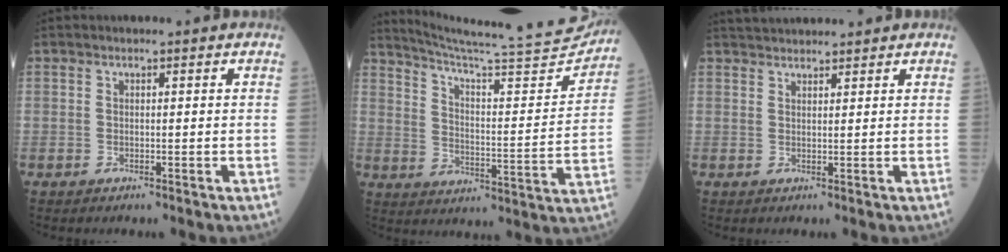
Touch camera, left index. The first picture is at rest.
{"total": 23.0, "force": [21.8, -0.4, 7.3], "torque": [-0.120, -0.078, 0.293]}
{"total": 4.6, "force": [4.5, 0.5, 1.1], "torque": [-0.019, 0.037, 0.075]}